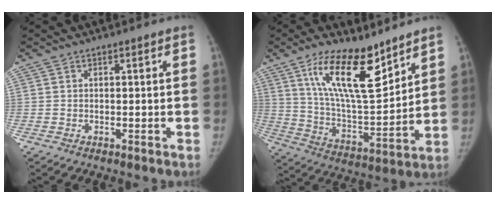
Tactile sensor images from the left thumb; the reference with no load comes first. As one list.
[{"total": 18.1, "force": [11.4, 6.1, 12.6], "torque": [-0.187, -0.071, 0.216]}]